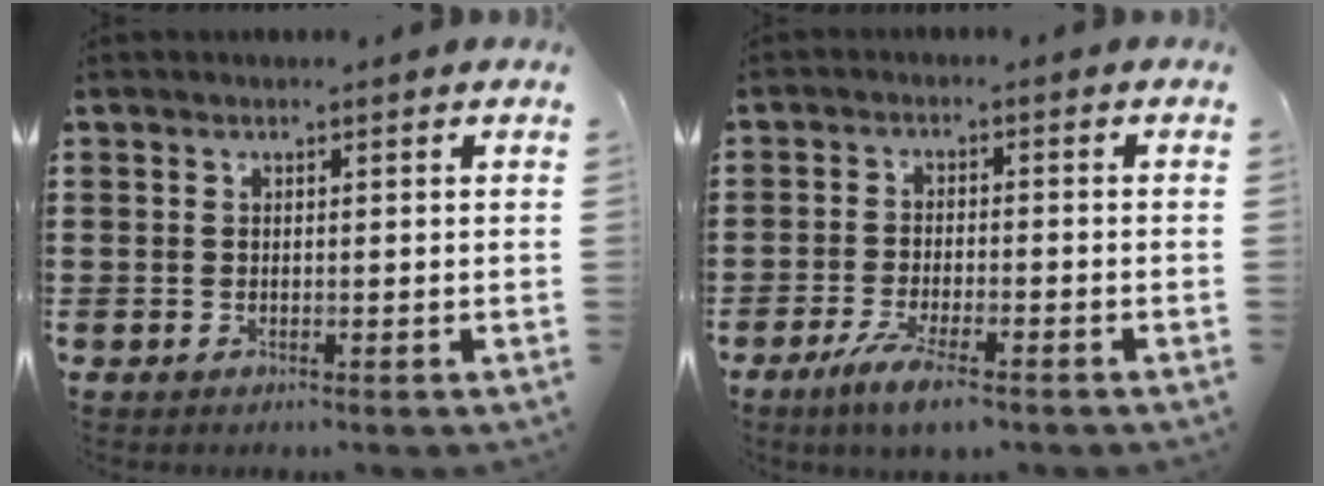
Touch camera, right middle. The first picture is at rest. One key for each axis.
{"total": 4.9, "fx": -3.5, "fy": 0.7, "fz": 3.3, "tx": -0.072, "ty": -0.009, "tz": -0.066}